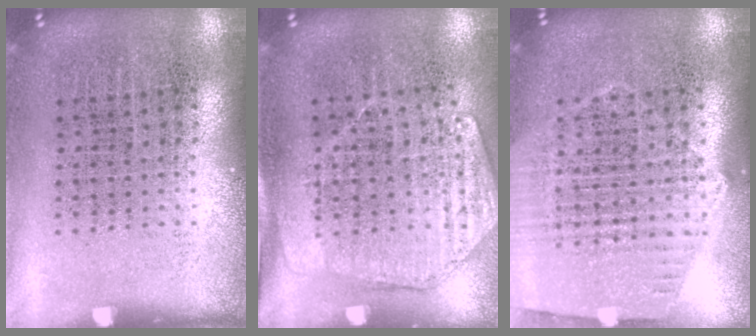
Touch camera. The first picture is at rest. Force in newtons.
{"total": 1.6, "press": 1.4, "slide": 0.8}
{"total": 1.2, "press": 1.2, "slide": 0.3}